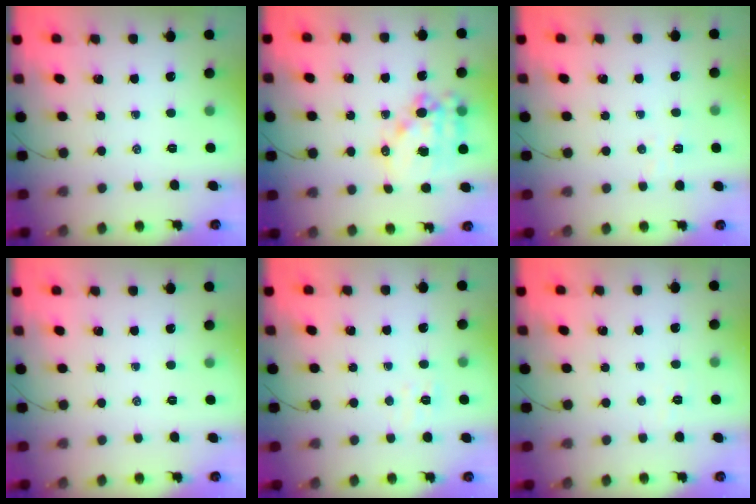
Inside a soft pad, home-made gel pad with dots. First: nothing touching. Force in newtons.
{"total": 15.1, "press": 14.7, "slide": 3.6}
{"total": 4.1, "press": 4.0, "slide": 0.7}
{"total": 0.0}
{"total": 4.7, "press": 4.7, "slide": 0.7}
{"total": 2.5, "press": 2.4, "slide": 0.7}